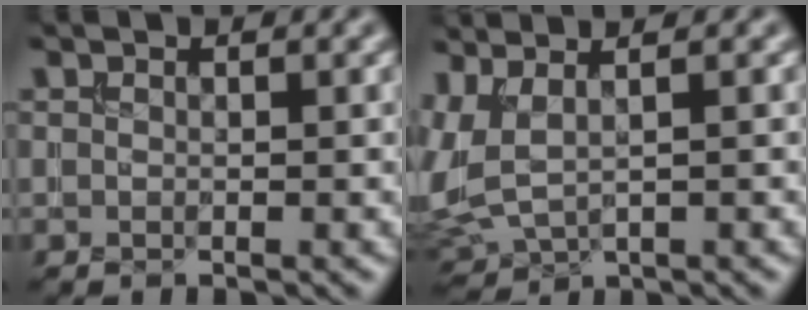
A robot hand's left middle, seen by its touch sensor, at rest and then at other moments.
{"total": 4.4, "force": [1.2, 2.0, 3.8], "torque": [-0.100, 0.004, 0.029]}